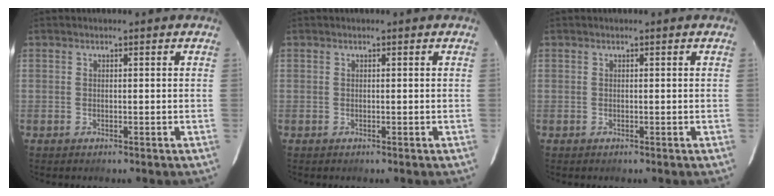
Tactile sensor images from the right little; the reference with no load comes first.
{"total": 0.0}
{"total": 0.0}